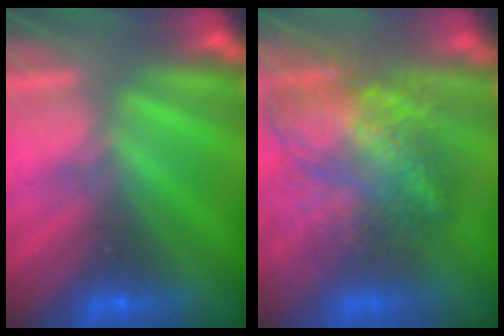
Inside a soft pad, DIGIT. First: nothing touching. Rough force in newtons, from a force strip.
{"total": 8.7}